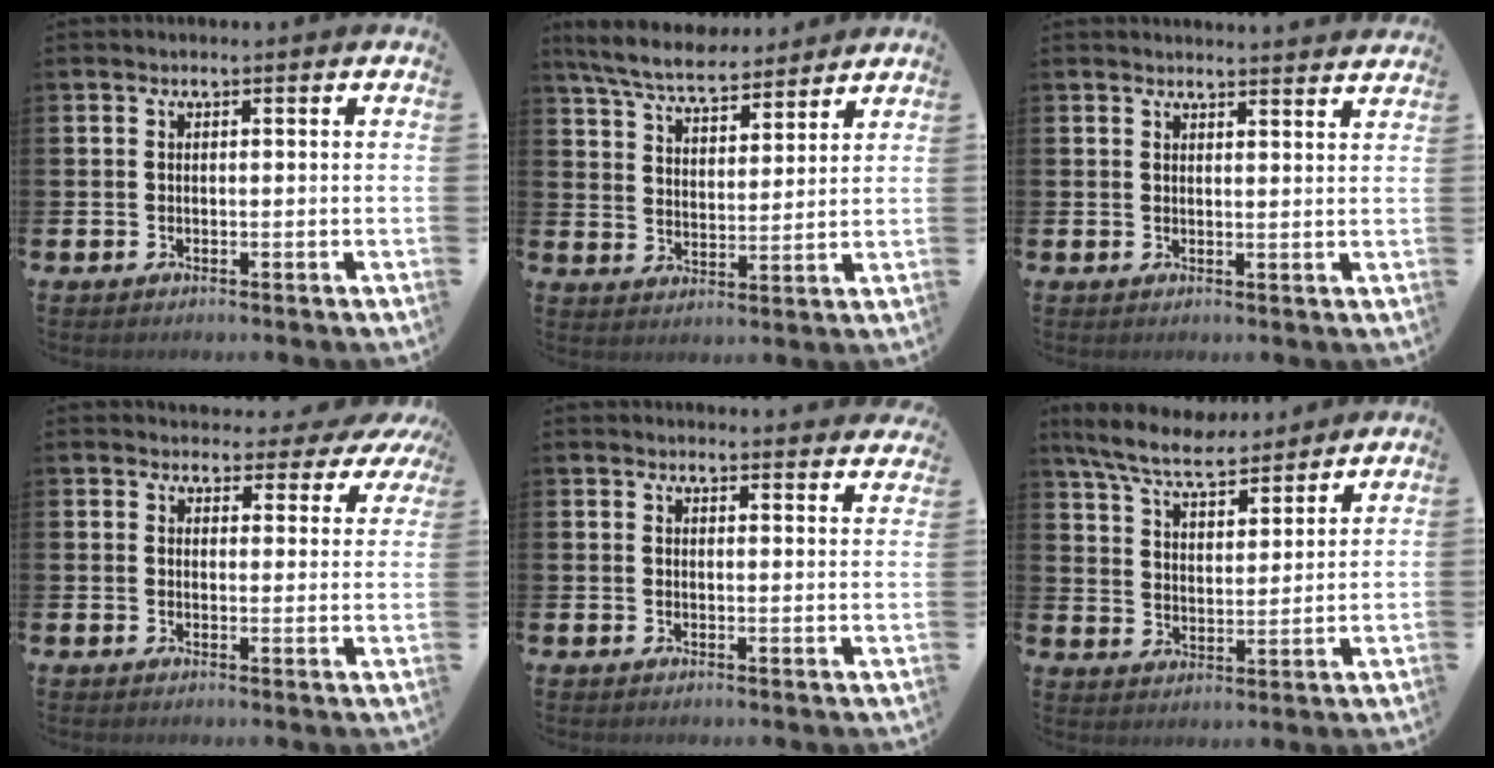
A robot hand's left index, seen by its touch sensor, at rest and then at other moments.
{"total": 7.2, "force": [6.8, 1.5, 2.0], "torque": [-0.069, -0.029, 0.123]}
{"total": 2.5, "force": [2.4, -0.3, -0.3], "torque": [0.012, -0.021, 0.042]}
{"total": 3.1, "force": [2.6, 1.7, 0.4], "torque": [-0.003, -0.024, 0.039]}
{"total": 2.7, "force": [2.7, 0.1, -0.2], "torque": [0.008, -0.019, 0.046]}
{"total": 7.8, "force": [7.2, 1.5, 2.8], "torque": [-0.085, -0.032, 0.130]}